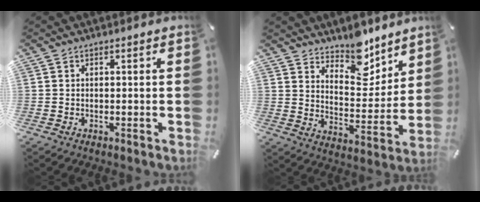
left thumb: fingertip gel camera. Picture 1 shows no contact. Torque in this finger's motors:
{"motor_torque": [1.13, -0.32, 0.21, -0.26, 0.03]}